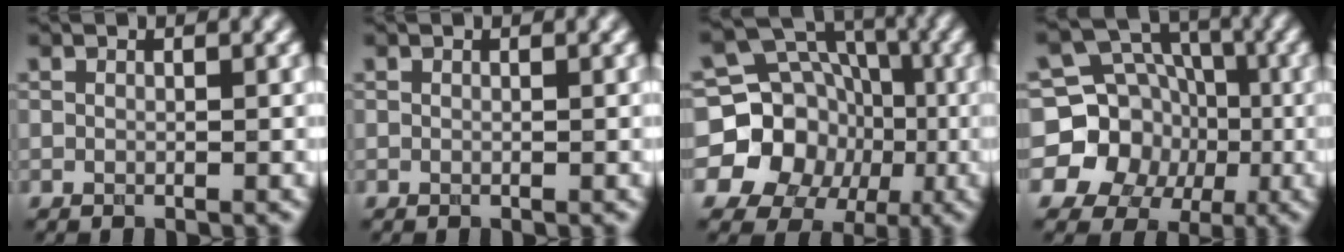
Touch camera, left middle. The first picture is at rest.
{"total": 0.0}
{"total": 14.6, "force": [-3.0, 13.5, 4.7], "torque": [-0.105, 0.009, -0.066]}
{"total": 12.9, "force": [-2.1, 12.1, 3.9], "torque": [-0.093, 0.023, -0.054]}